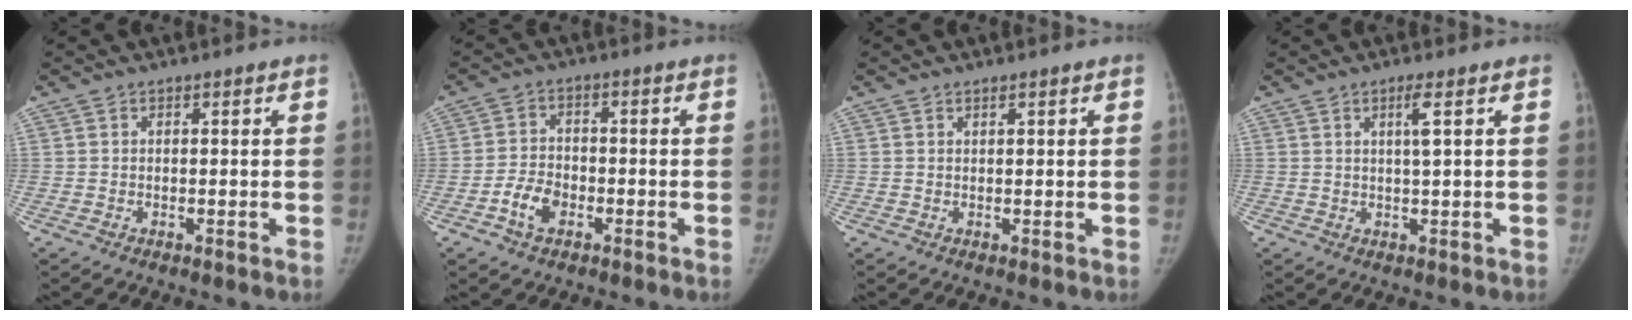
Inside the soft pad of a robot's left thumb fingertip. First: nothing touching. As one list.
[{"total": 5.5, "force": [-2.6, 3.5, 3.3], "torque": [-0.056, 0.021, -0.051]}, {"total": 0.6, "force": [0.4, 0.2, 0.5], "torque": [-0.007, -0.001, 0.007]}, {"total": 2.8, "force": [0.9, -0.1, 2.6], "torque": [-0.054, -0.001, 0.018]}]